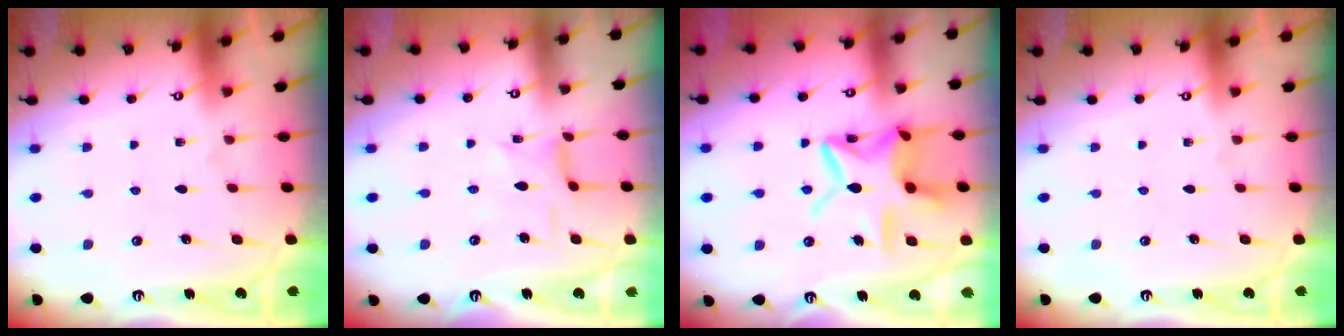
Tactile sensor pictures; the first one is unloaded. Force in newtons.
{"total": 2.2, "press": 2.2, "slide": 0.3}
{"total": 15.8, "press": 15.7, "slide": 1.3}
{"total": 0.0}